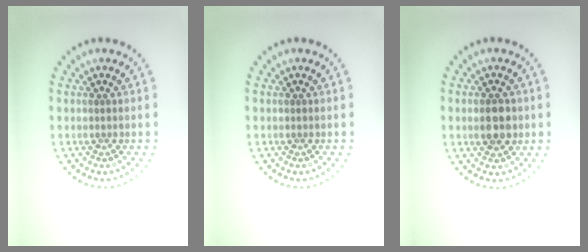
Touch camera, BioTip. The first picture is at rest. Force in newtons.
{"total": 0.0}
{"total": 3.2, "press": 3.2, "slide": 0.2}